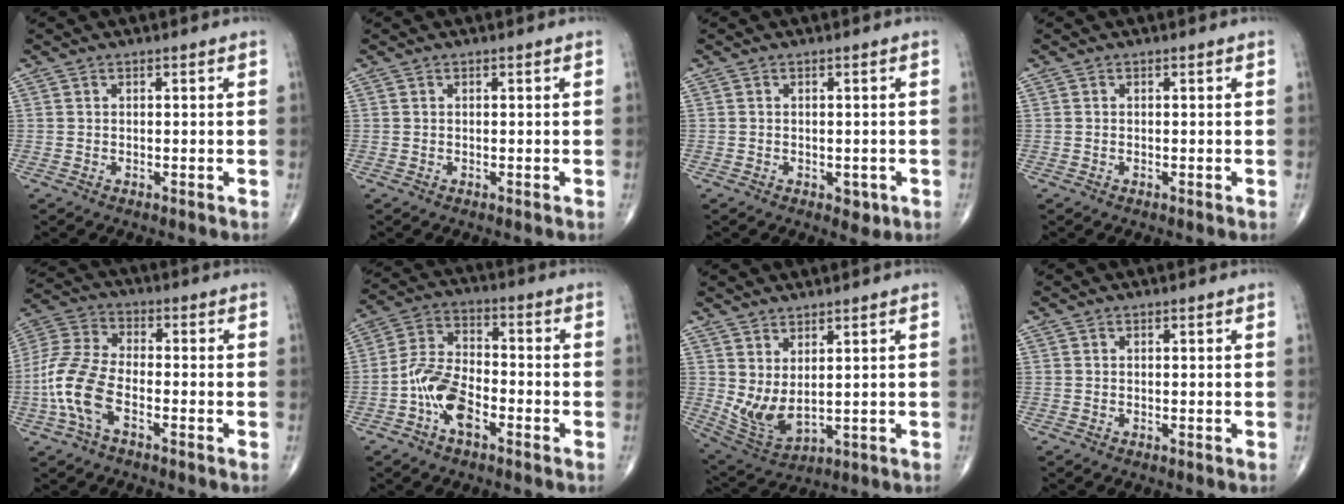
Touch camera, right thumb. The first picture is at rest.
{"total": 0.0}
{"total": 2.3, "force": [-0.8, 1.5, 1.5], "torque": [-0.008, 0.000, -0.006]}
{"total": 0.0}
{"total": 11.7, "force": [-3.9, 5.8, 9.4], "torque": [-0.214, 0.027, -0.083]}
{"total": 10.0, "force": [-4.2, 5.2, 7.5], "torque": [-0.144, 0.034, -0.085]}
{"total": 7.9, "force": [2.0, 3.6, 6.7], "torque": [-0.133, -0.026, 0.057]}
{"total": 0.0}